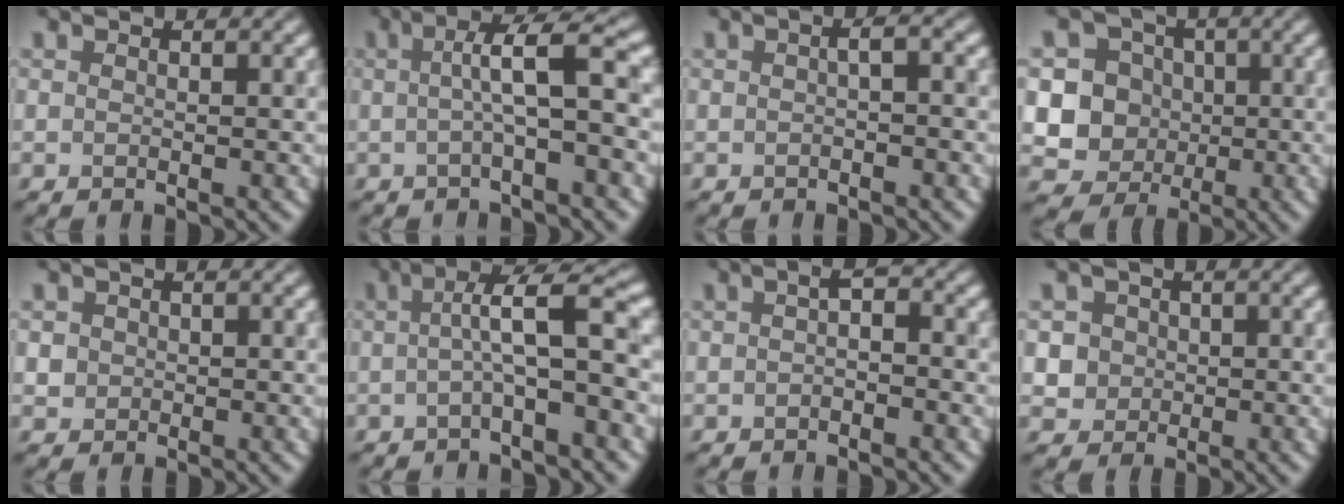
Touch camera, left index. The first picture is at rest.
{"total": 4.6, "force": [0.1, 0.7, 4.5], "torque": [-0.069, 0.016, -0.004]}
{"total": 1.5, "force": [-0.1, 0.3, 1.5], "torque": [-0.019, 0.007, -0.003]}
{"total": 7.2, "force": [0.1, 6.9, 1.9], "torque": [-0.035, 0.024, -0.018]}
{"total": 1.1, "force": [0.1, 1.1, 0.0], "torque": [0.012, 0.001, 0.003]}
{"total": 5.1, "force": [0.1, 0.9, 5.1], "torque": [-0.080, 0.025, -0.007]}
{"total": 1.3, "force": [-0.3, 0.3, 1.2], "torque": [-0.021, 0.004, -0.007]}
{"total": 3.9, "force": [0.9, 3.7, 1.1], "torque": [-0.004, 0.029, 0.005]}